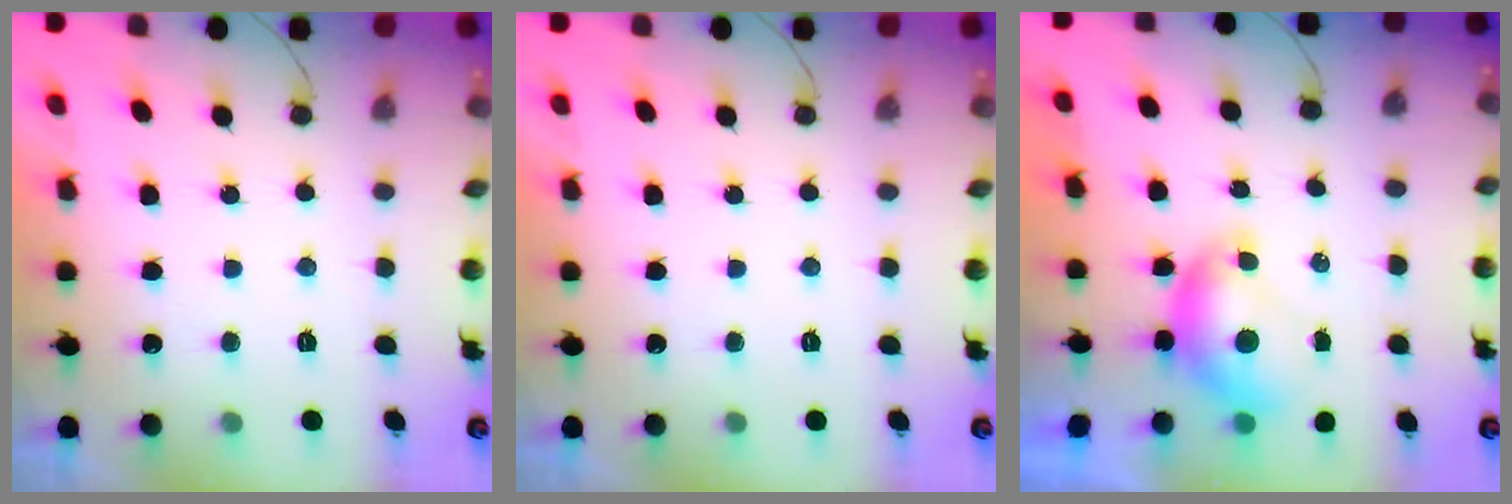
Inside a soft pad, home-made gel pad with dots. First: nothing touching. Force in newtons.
{"total": 0.0}
{"total": 6.5, "press": 6.5, "slide": 0.7}